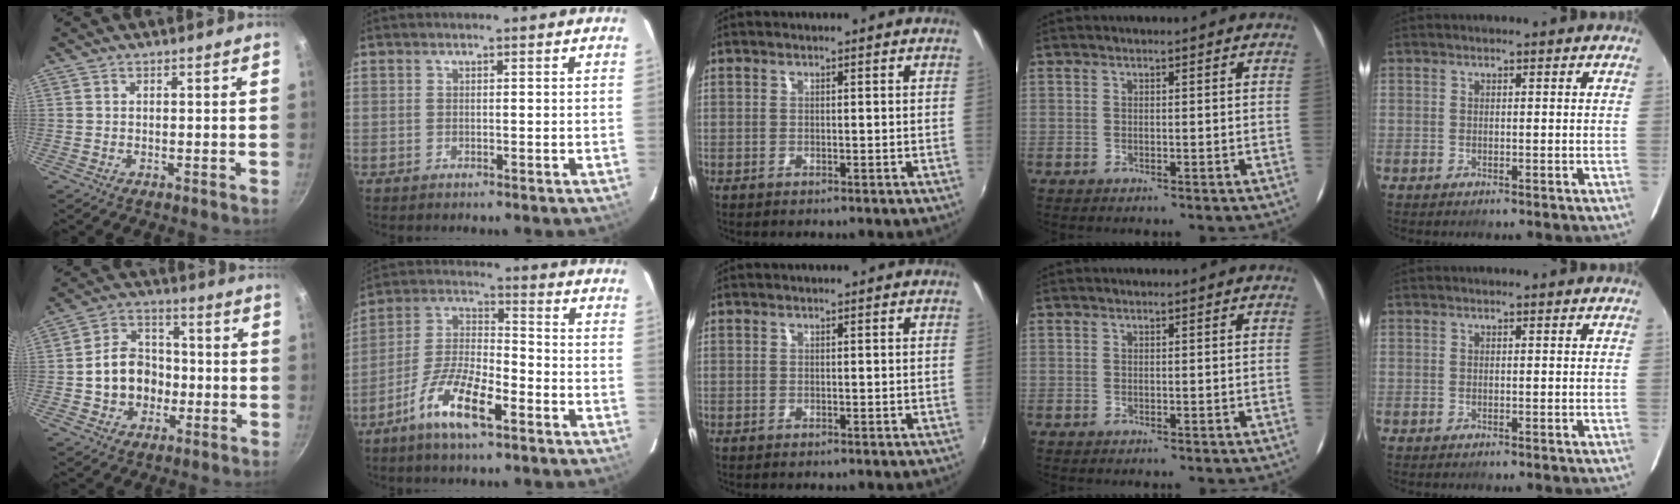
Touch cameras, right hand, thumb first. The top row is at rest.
{"thumb": {"total": 11.4, "force": [-1.8, 9.4, 6.2], "torque": [-0.070, 0.033, -0.032]}, "index": {"total": 12.2, "force": [-7.2, 3.4, 9.2], "torque": [-0.192, -0.001, -0.137]}}